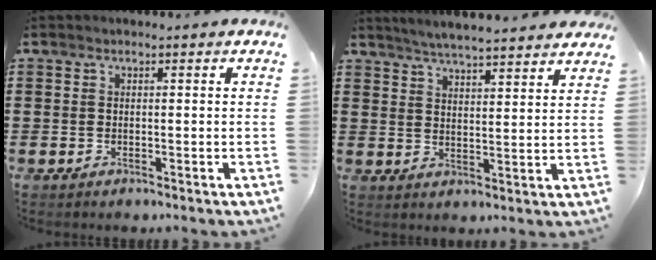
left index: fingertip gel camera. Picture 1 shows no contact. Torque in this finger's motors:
{"motor_torque": [1.10, -1.04, 0.49, 0.17]}